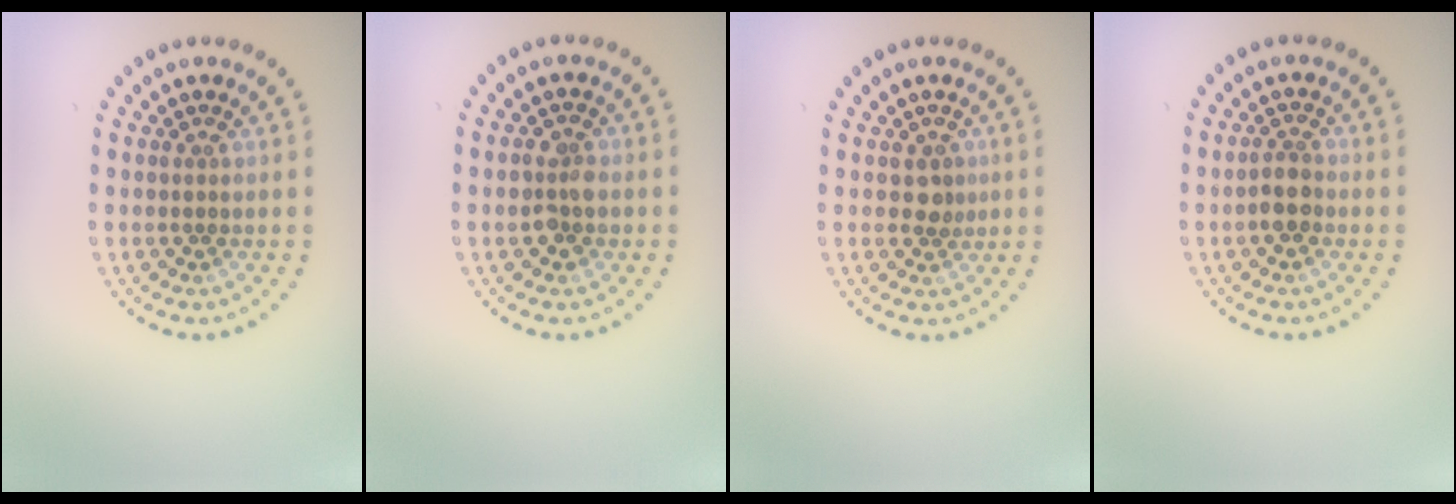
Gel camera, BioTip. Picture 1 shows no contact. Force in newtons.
{"total": 2.6, "press": 2.5, "slide": 0.5}
{"total": 1.5, "press": 1.4, "slide": 0.6}
{"total": 2.0, "press": 1.9, "slide": 0.7}